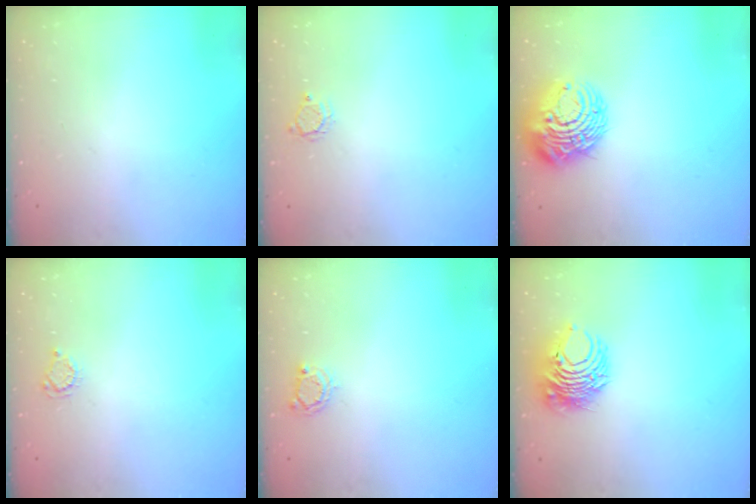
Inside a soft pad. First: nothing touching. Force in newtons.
{"total": 3.0, "press": 3.0, "slide": 0.3}
{"total": 13.3, "press": 13.2, "slide": 1.4}
{"total": 3.9, "press": 3.8, "slide": 0.4}
{"total": 3.0, "press": 3.0, "slide": 0.4}
{"total": 9.1, "press": 9.1, "slide": 0.3}